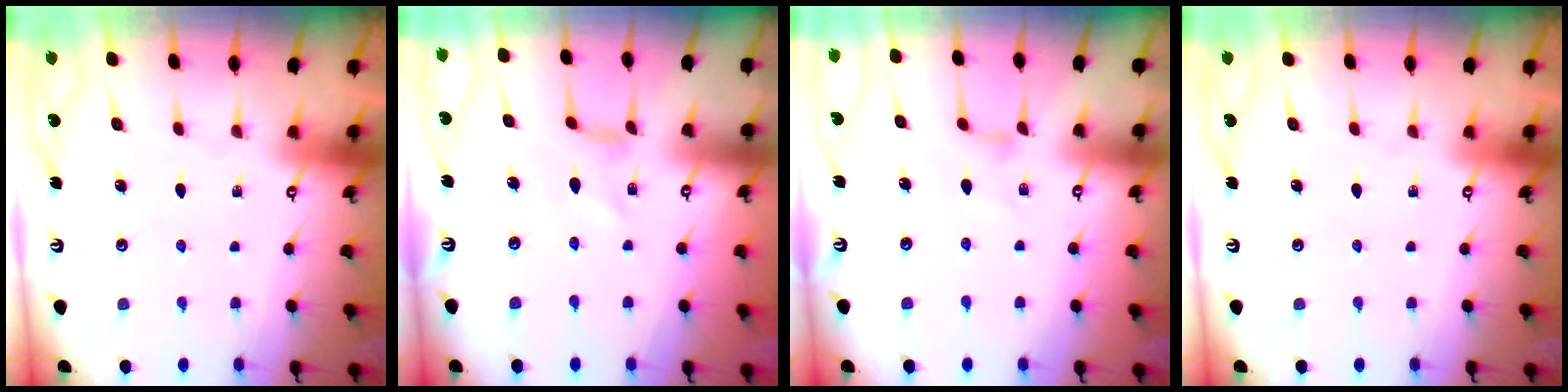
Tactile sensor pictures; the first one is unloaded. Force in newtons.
{"total": 0.0}
{"total": 2.9, "press": 2.9, "slide": 0.4}
{"total": 0.0}